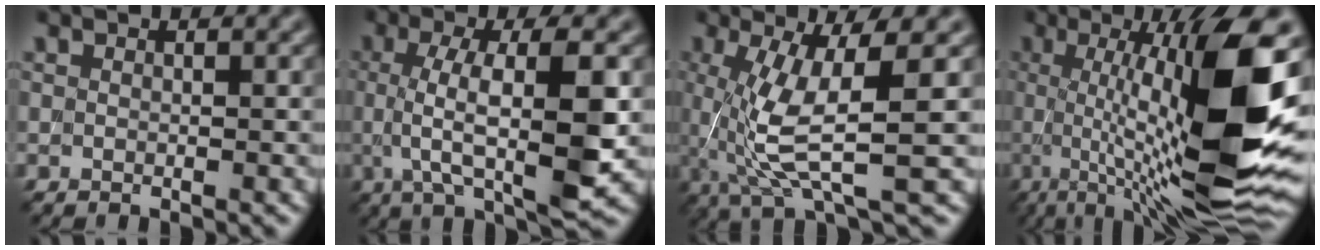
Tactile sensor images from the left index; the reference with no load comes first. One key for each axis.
{"total": 8.3, "fx": -0.3, "fy": 2.4, "fz": 7.9, "tx": -0.130, "ty": -0.003, "tz": -0.003}
{"total": 7.5, "fx": 0.3, "fy": 1.7, "fz": 7.3, "tx": -0.151, "ty": -0.004, "tz": 0.011}
{"total": 14.7, "fx": 1.4, "fy": 3.7, "fz": 14.2, "tx": -0.214, "ty": 0.000, "tz": 0.024}